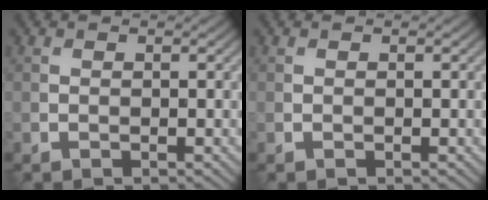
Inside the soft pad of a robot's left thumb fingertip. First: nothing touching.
{"total": 0.0}